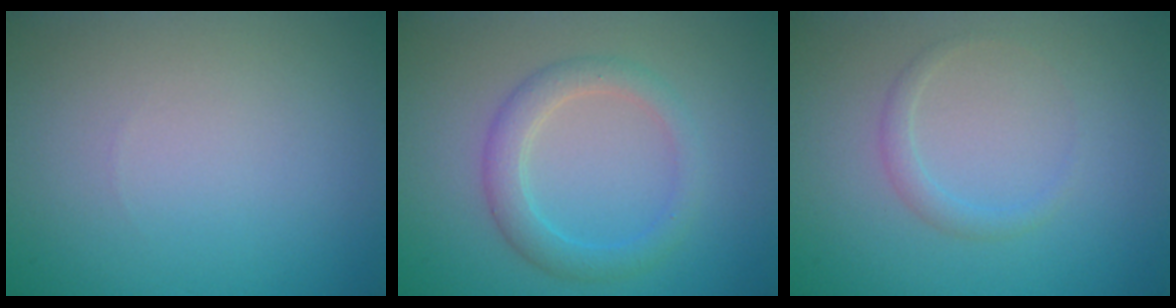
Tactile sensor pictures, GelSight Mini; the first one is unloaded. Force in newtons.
{"total": 3.0, "press": 3.0, "slide": 0.2}
{"total": 1.2, "press": 1.2, "slide": 0.1}